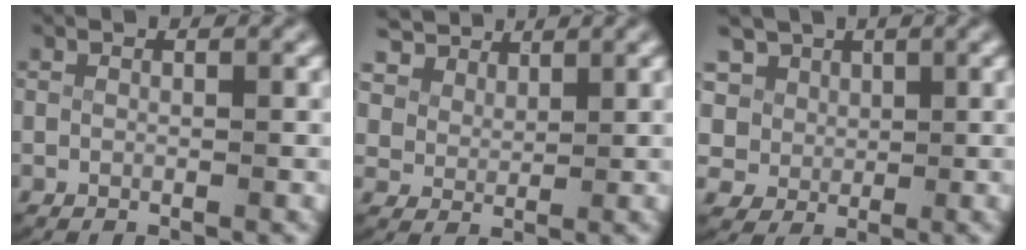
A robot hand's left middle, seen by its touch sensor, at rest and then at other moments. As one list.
[{"total": 5.2, "force": [4.3, 2.5, 1.5], "torque": [-0.043, 0.003, 0.078]}, {"total": 7.4, "force": [1.3, 6.9, 2.2], "torque": [-0.092, -0.034, 0.036]}]